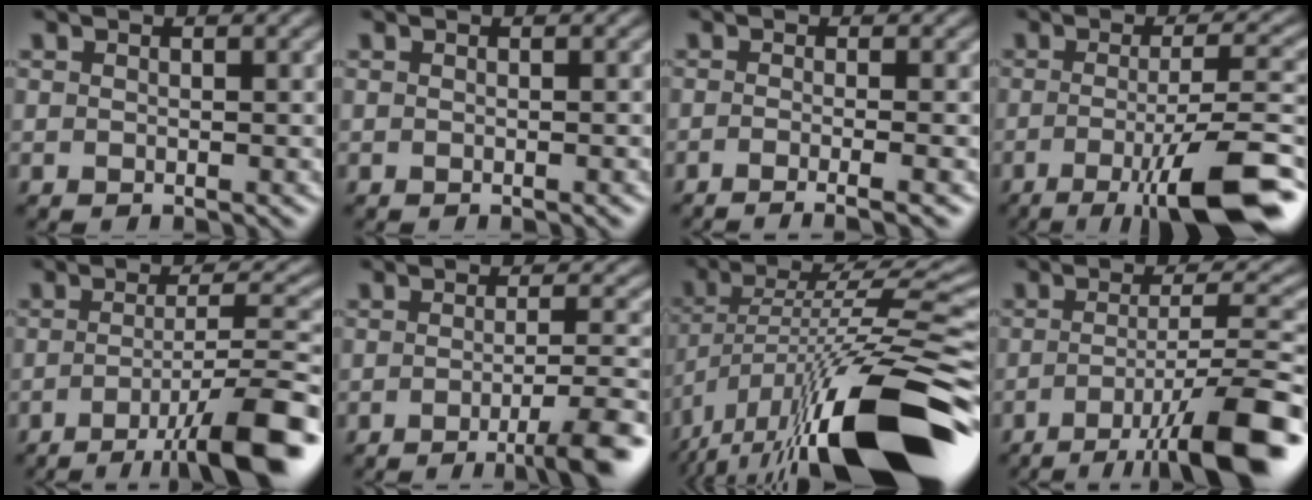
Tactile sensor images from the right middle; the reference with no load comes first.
{"total": 0.7, "force": [-0.2, 0.1, 0.7], "torque": [-0.004, 0.002, -0.004]}
{"total": 3.7, "force": [-1.6, 1.2, 3.1], "torque": [-0.022, -0.003, -0.032]}
{"total": 10.5, "force": [-4.2, 2.2, 9.4], "torque": [-0.124, -0.005, -0.070]}
{"total": 10.6, "force": [-5.4, 2.1, 8.9], "torque": [-0.117, 0.001, -0.087]}
{"total": 5.8, "force": [-2.7, 1.2, 5.0], "torque": [-0.066, -0.001, -0.043]}
{"total": 16.1, "force": [-8.1, 4.3, 13.2], "torque": [-0.225, 0.016, -0.142]}
{"total": 11.8, "force": [-5.9, 2.6, 9.9], "torque": [-0.137, -0.002, -0.095]}